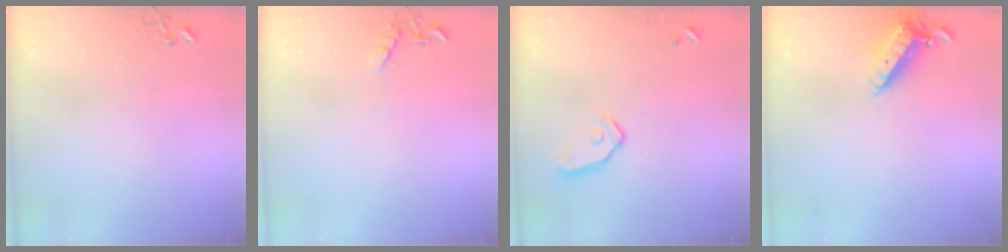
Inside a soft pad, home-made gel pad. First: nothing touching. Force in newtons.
{"total": 6.8, "press": 6.8, "slide": 0.3}
{"total": 9.8, "press": 9.8, "slide": 0.9}
{"total": 13.1, "press": 13.0, "slide": 2.3}